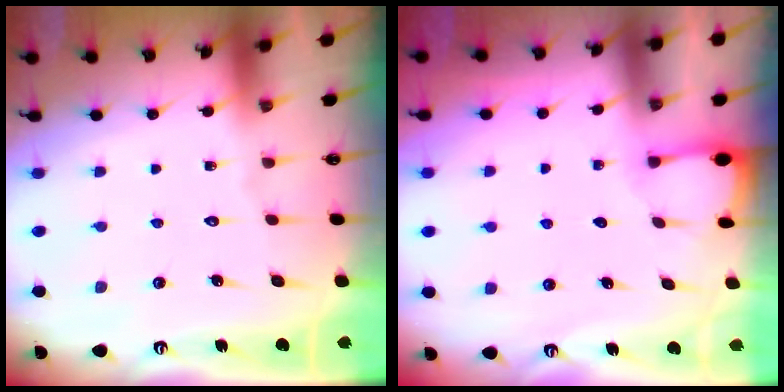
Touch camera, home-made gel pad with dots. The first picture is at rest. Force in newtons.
{"total": 1.3, "press": 1.3, "slide": 0.2}